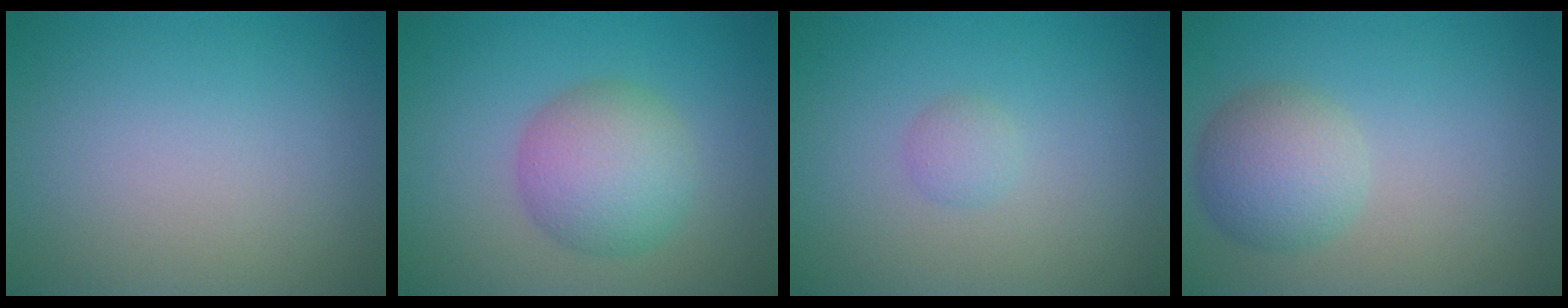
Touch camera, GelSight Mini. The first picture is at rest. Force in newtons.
{"total": 5.3, "press": 5.3, "slide": 0.2}
{"total": 1.0, "press": 1.0, "slide": 0.0}
{"total": 4.1, "press": 4.0, "slide": 0.1}